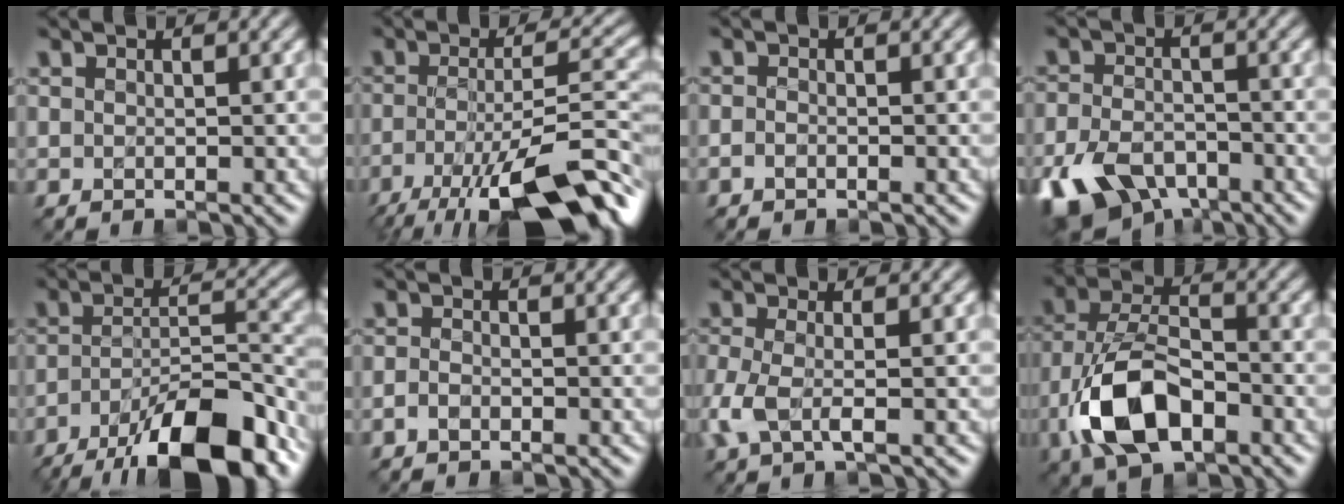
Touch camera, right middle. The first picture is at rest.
{"total": 13.9, "force": [-7.4, 4.0, 11.1], "torque": [-0.191, -0.006, -0.126]}
{"total": 0.8, "force": [-0.5, 0.3, 0.5], "torque": [-0.009, -0.001, -0.011]}
{"total": 8.0, "force": [-5.0, 4.4, 4.4], "torque": [-0.096, -0.016, -0.101]}
{"total": 12.6, "force": [-8.4, 3.8, 8.6], "torque": [-0.136, 0.008, -0.151]}
{"total": 1.1, "force": [-0.7, 0.5, 0.7], "torque": [-0.015, 0.001, -0.017]}
{"total": 3.6, "force": [-1.1, 1.2, 3.2], "torque": [-0.085, -0.005, -0.029]}
{"total": 9.3, "force": [-3.8, 5.1, 6.9], "torque": [-0.150, 0.005, -0.078]}